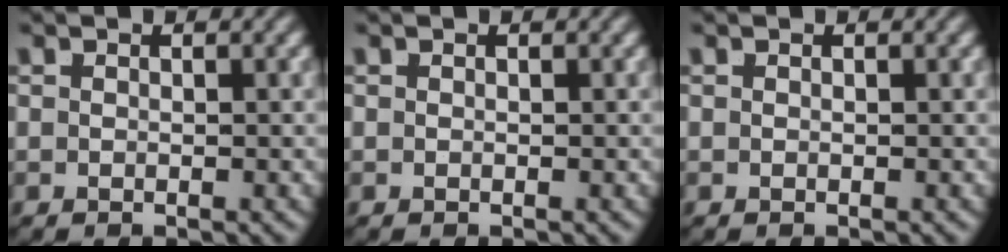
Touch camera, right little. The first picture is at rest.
{"total": 0.0}
{"total": 0.0}